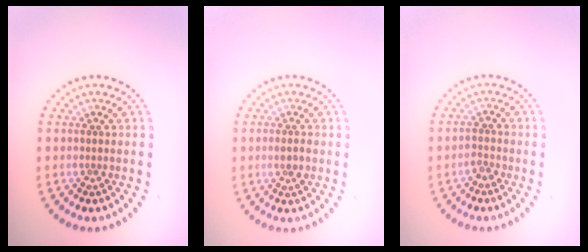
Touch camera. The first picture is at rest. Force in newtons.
{"total": 1.5, "press": 1.3, "slide": 0.7}
{"total": 1.3, "press": 1.0, "slide": 0.7}